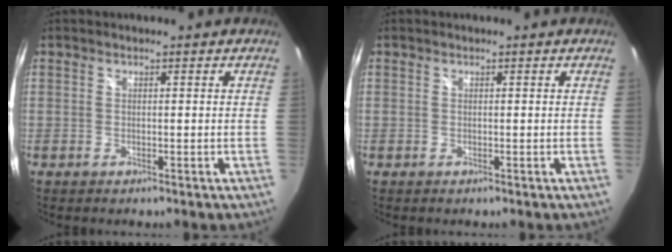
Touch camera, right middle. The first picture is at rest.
{"total": 0.0}